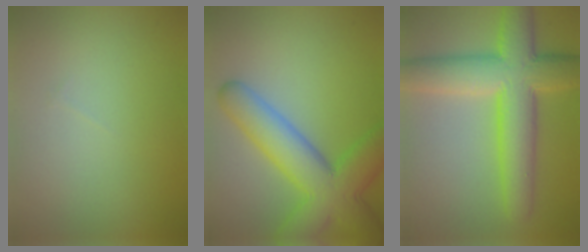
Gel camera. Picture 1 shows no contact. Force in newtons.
{"total": 8.3, "press": 8.3, "slide": 0.4}
{"total": 9.6, "press": 9.6, "slide": 0.2}